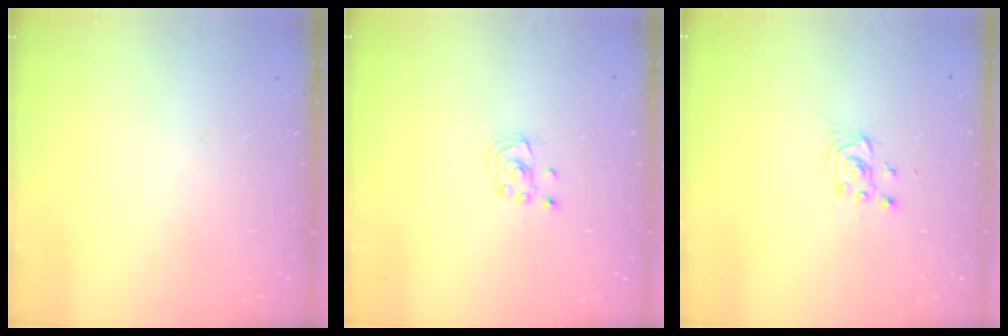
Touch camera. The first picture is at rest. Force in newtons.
{"total": 2.0, "press": 2.0, "slide": 0.2}
{"total": 2.8, "press": 2.8, "slide": 0.4}